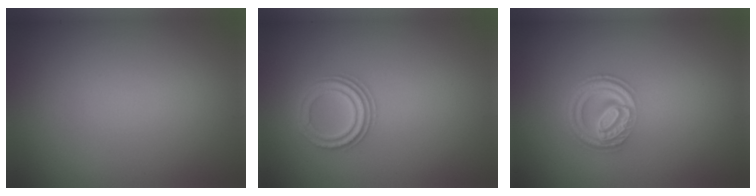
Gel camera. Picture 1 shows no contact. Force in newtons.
{"total": 2.2, "press": 2.1, "slide": 0.7}
{"total": 4.3, "press": 3.1, "slide": 3.0}